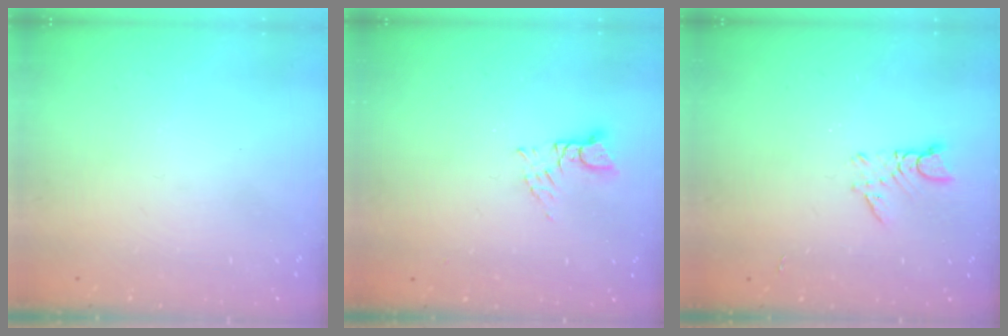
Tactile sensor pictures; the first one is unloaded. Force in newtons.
{"total": 3.0, "press": 3.0, "slide": 0.4}
{"total": 2.7, "press": 2.7, "slide": 0.3}